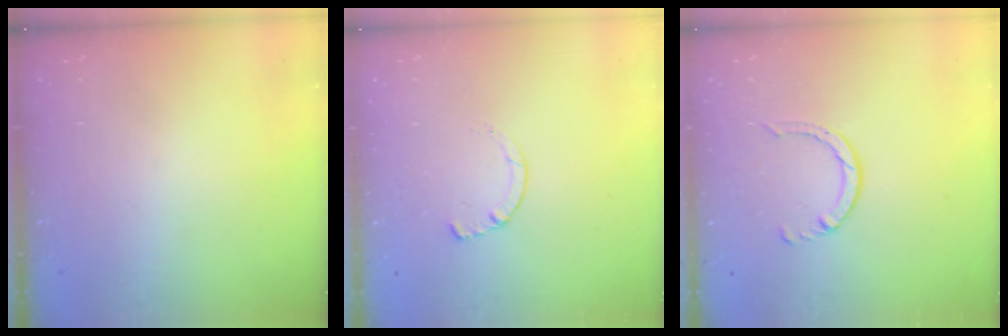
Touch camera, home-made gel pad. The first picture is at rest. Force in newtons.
{"total": 1.8, "press": 1.7, "slide": 0.3}
{"total": 4.7, "press": 4.7, "slide": 0.4}